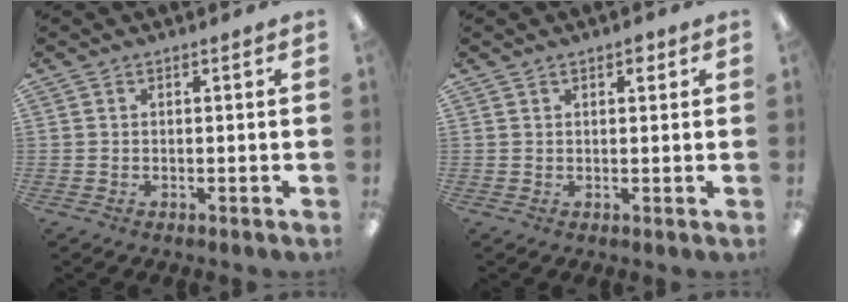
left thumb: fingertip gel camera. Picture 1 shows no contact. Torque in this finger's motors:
{"motor_torque": [-0.03, 0.09, -0.23, 0.03, -0.03]}